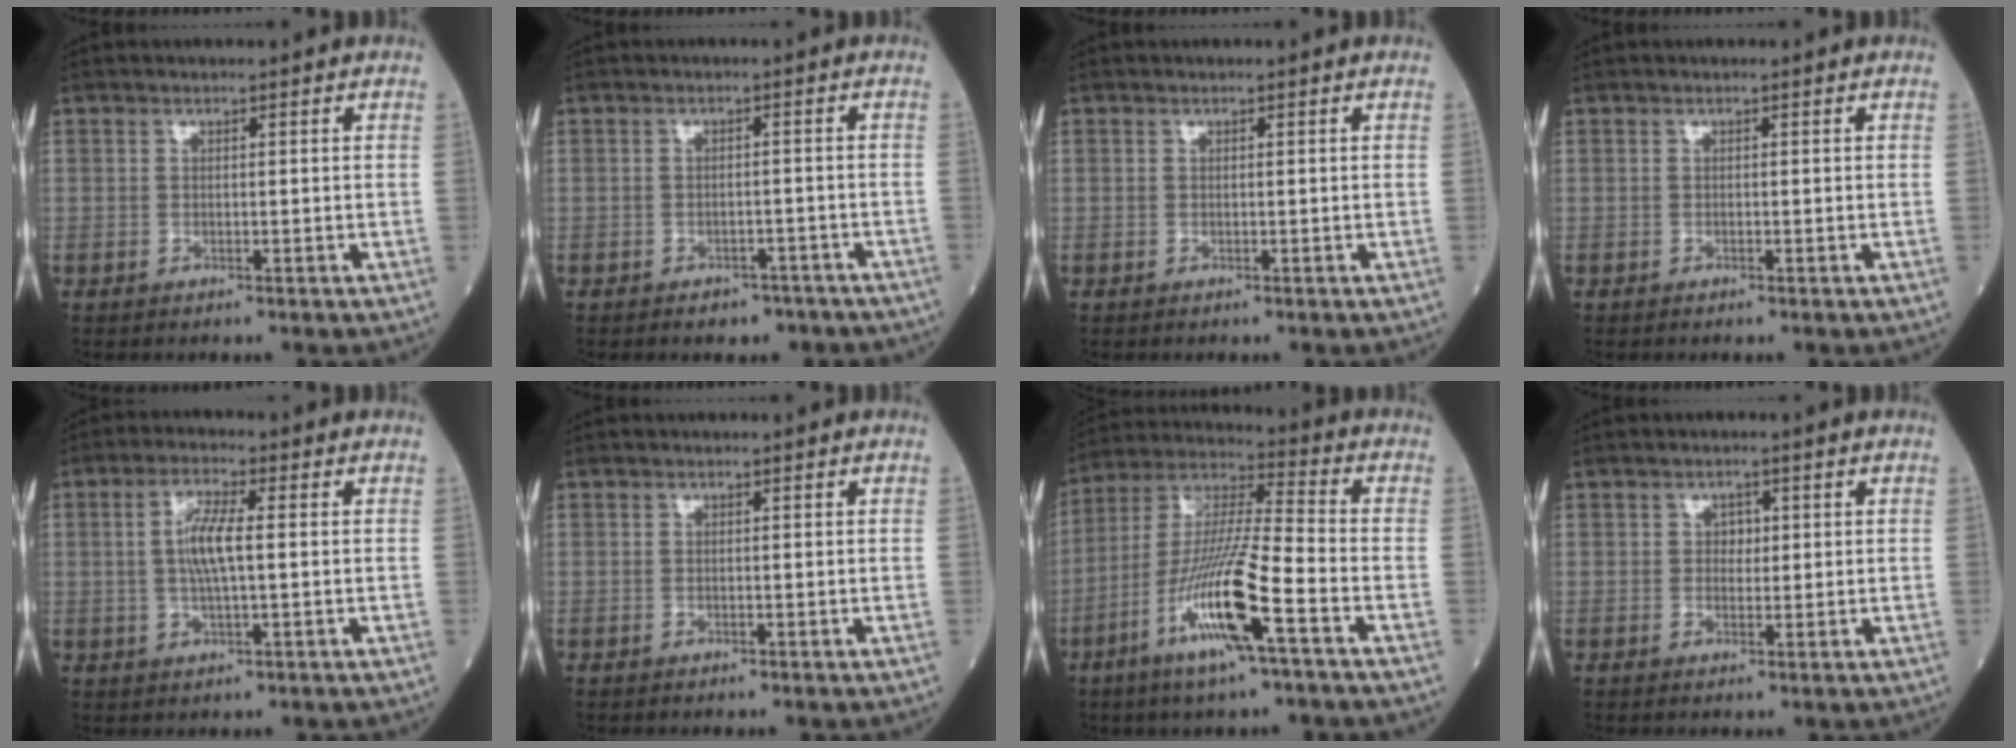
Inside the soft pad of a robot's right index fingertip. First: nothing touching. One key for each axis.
{"total": 4.4, "fx": -3.4, "fy": 2.4, "fz": 1.3, "tx": -0.016, "ty": 0.008, "tz": -0.033}
{"total": 0.0}
{"total": 0.0}
{"total": 5.7, "fx": 0.4, "fy": 1.0, "fz": 5.6, "tx": -0.117, "ty": 0.005, "tz": 0.006}
{"total": 0.0}
{"total": 14.7, "fx": -6.3, "fy": 0.5, "fz": 13.3, "tx": -0.270, "ty": -0.012, "tz": -0.120}
{"total": 1.7, "fx": 0.3, "fy": 1.3, "fz": 1.0, "tx": -0.006, "ty": 0.001, "tz": 0.003}